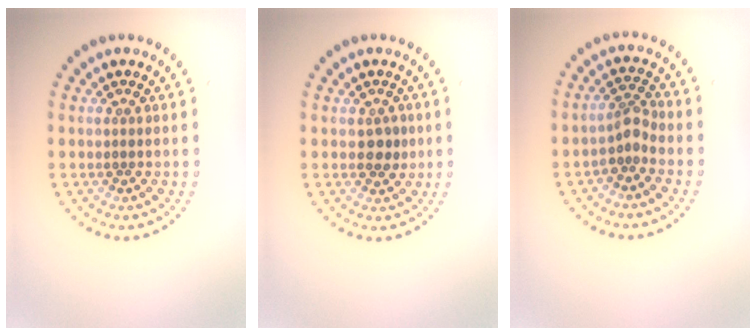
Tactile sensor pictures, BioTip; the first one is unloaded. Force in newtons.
{"total": 1.7, "press": 1.6, "slide": 0.5}
{"total": 2.0, "press": 1.5, "slide": 1.3}